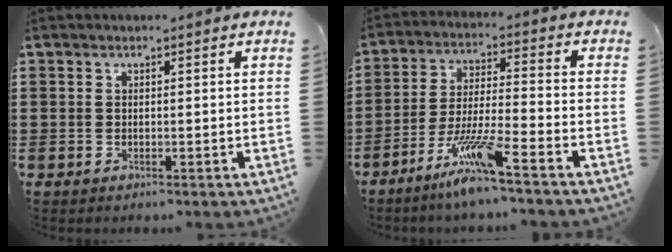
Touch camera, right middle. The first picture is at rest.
{"total": 8.7, "force": [-6.4, 0.0, 5.8], "torque": [-0.120, -0.014, -0.124]}